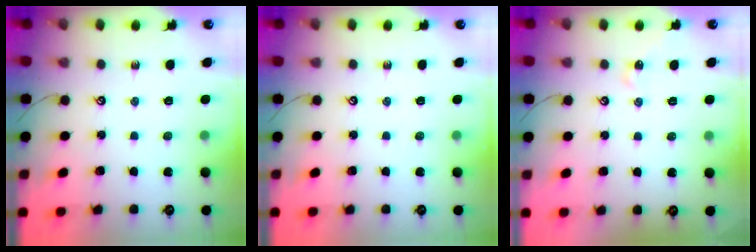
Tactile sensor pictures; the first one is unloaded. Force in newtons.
{"total": 0.0}
{"total": 2.2, "press": 2.1, "slide": 0.5}